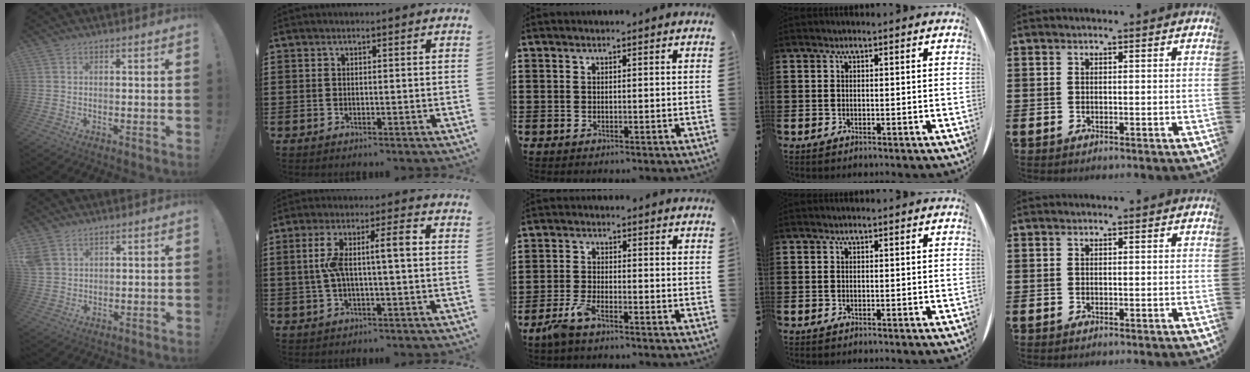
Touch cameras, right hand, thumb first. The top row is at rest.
{"thumb": {"total": 4.7, "force": [3.0, 3.0, 1.9], "torque": [-0.042, -0.007, 0.063]}, "index": {"total": 7.3, "force": [0.4, 1.6, 7.1], "torque": [-0.140, 0.005, -0.002]}, "middle": {"total": 4.0, "force": [-2.8, 1.0, 2.7], "torque": [-0.071, 0.000, -0.059]}}